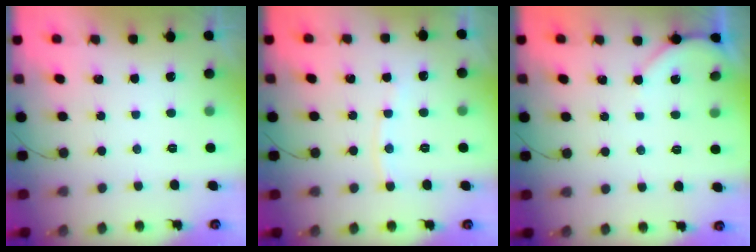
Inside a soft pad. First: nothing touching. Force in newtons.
{"total": 6.5, "press": 6.5, "slide": 0.6}
{"total": 2.3, "press": 2.2, "slide": 0.4}